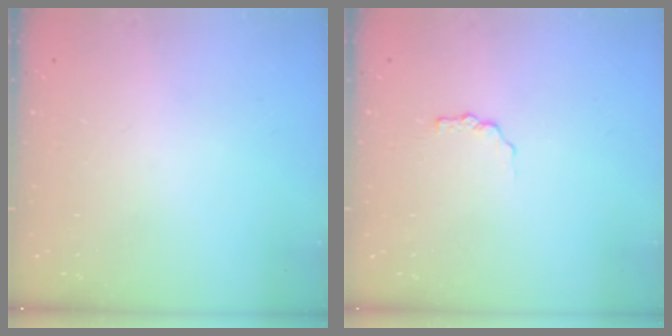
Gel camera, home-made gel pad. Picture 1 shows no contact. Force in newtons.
{"total": 3.1, "press": 3.1, "slide": 0.5}